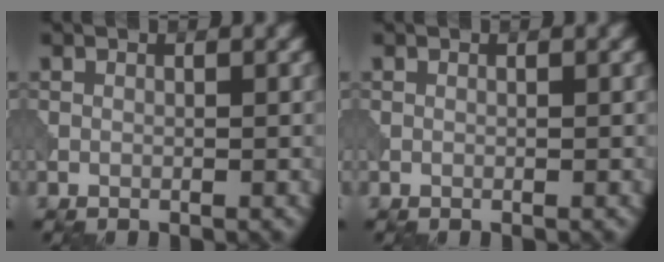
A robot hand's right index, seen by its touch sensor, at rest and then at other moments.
{"total": 0.0}